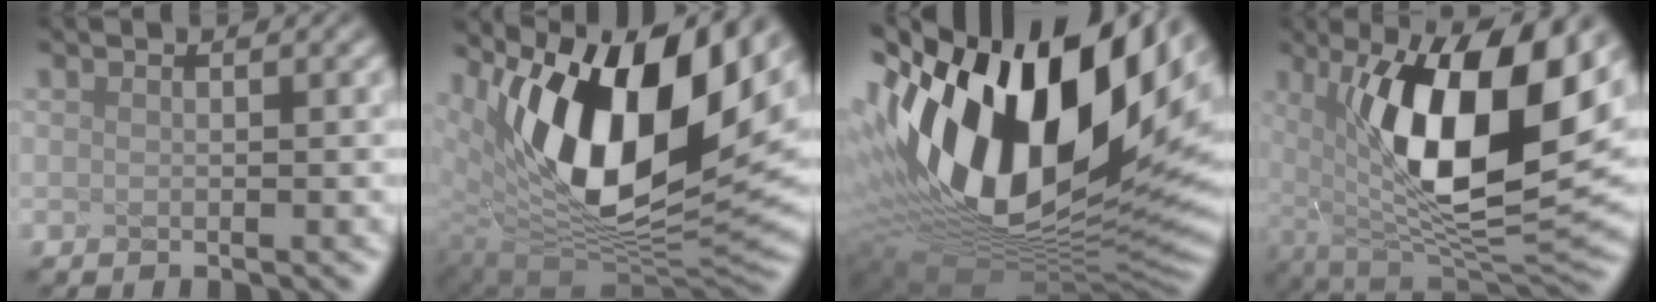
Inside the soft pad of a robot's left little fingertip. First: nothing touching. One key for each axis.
{"total": 12.8, "fx": 3.7, "fy": 6.7, "fz": 10.3, "tx": -0.203, "ty": -0.010, "tz": 0.103}
{"total": 18.4, "fx": 2.2, "fy": 10.8, "fz": 14.7, "tx": -0.329, "ty": -0.016, "tz": 0.084}
{"total": 12.2, "fx": 1.8, "fy": 4.9, "fz": 11.0, "tx": -0.206, "ty": -0.022, "tz": 0.069}